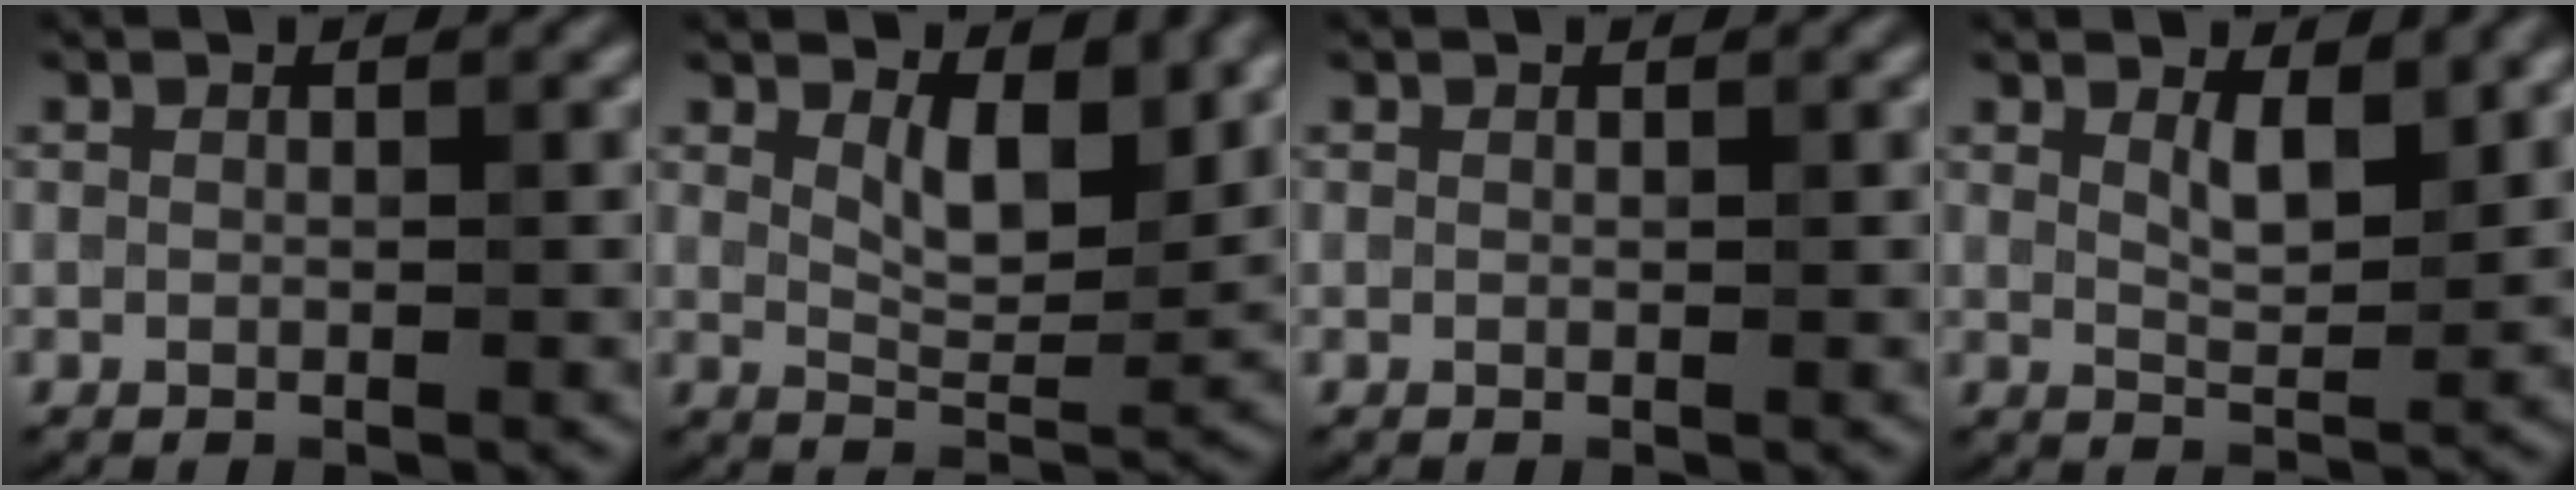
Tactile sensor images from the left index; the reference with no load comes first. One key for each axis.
{"total": 5.7, "fx": 2.7, "fy": 2.5, "fz": 4.3, "tx": -0.074, "ty": -0.010, "tz": 0.042}
{"total": 0.0}
{"total": 2.9, "fx": 1.6, "fy": 0.9, "fz": 2.2, "tx": -0.038, "ty": -0.008, "tz": 0.031}